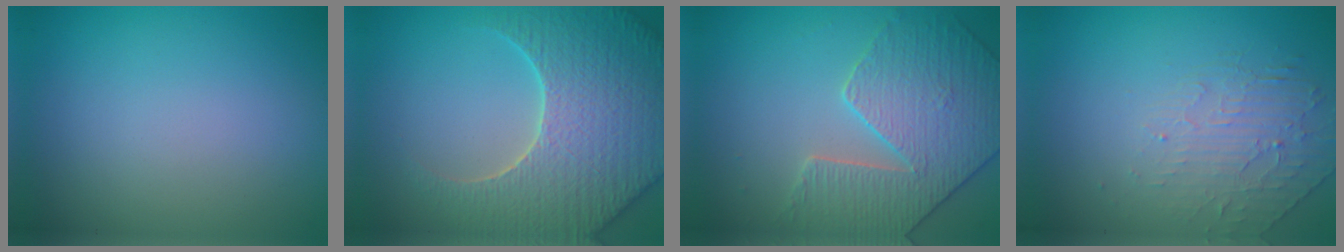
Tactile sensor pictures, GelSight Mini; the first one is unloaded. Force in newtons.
{"total": 7.7, "press": 7.4, "slide": 2.2}
{"total": 4.4, "press": 4.4, "slide": 0.2}
{"total": 2.1, "press": 1.2, "slide": 1.7}